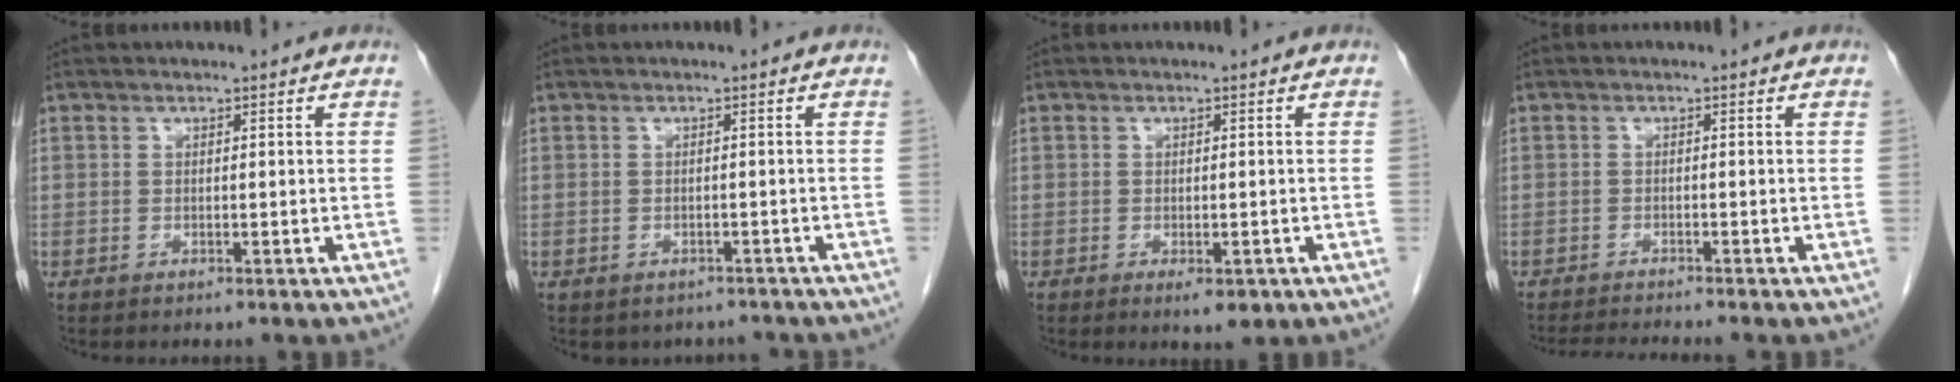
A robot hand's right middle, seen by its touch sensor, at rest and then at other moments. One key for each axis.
{"total": 3.8, "fx": -3.2, "fy": 2.1, "fz": 0.2, "tx": 0.003, "ty": 0.011, "tz": -0.038}
{"total": 2.5, "fx": -1.2, "fy": 0.9, "fz": 2.0, "tx": -0.027, "ty": -0.002, "tz": -0.011}
{"total": 4.1, "fx": -3.8, "fy": -0.8, "fz": 1.2, "tx": -0.022, "ty": -0.017, "tz": -0.064}